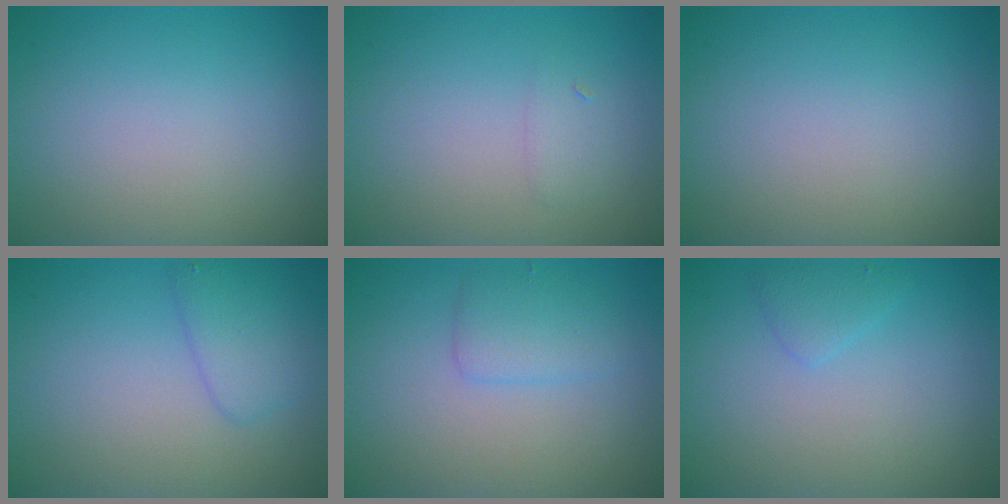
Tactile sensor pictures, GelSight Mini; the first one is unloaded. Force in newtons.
{"total": 1.0, "press": 1.0, "slide": 0.1}
{"total": 0.0}
{"total": 2.6, "press": 2.5, "slide": 0.2}
{"total": 2.1, "press": 2.1, "slide": 0.2}
{"total": 1.3, "press": 1.3, "slide": 0.1}